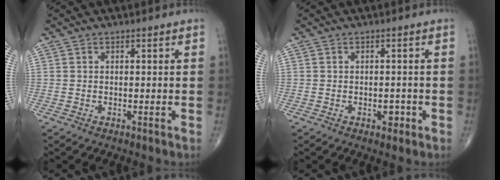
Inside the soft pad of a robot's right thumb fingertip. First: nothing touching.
{"total": 2.1, "force": [-0.8, 1.3, 1.4], "torque": [-0.009, 0.003, -0.009]}